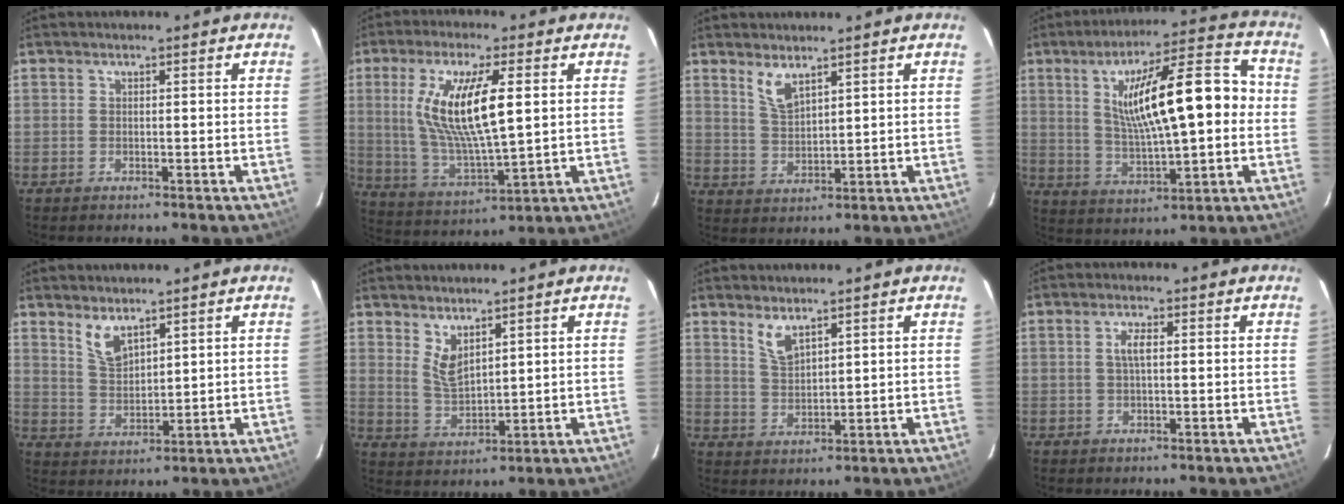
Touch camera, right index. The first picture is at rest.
{"total": 15.7, "force": [3.4, 4.0, 14.8], "torque": [-0.285, -0.005, 0.075]}
{"total": 4.5, "force": [3.3, 1.3, 2.8], "torque": [-0.055, -0.002, 0.068]}
{"total": 18.1, "force": [2.1, 4.5, 17.4], "torque": [-0.289, 0.021, 0.045]}
{"total": 5.3, "force": [3.9, 2.0, 3.0], "torque": [-0.056, -0.001, 0.081]}
{"total": 4.9, "force": [3.4, 1.8, 3.1], "torque": [-0.057, -0.009, 0.069]}
{"total": 4.2, "force": [3.1, 1.2, 2.5], "torque": [-0.050, -0.002, 0.063]}
{"total": 2.5, "force": [0.4, 0.7, 2.3], "torque": [-0.046, 0.004, 0.008]}